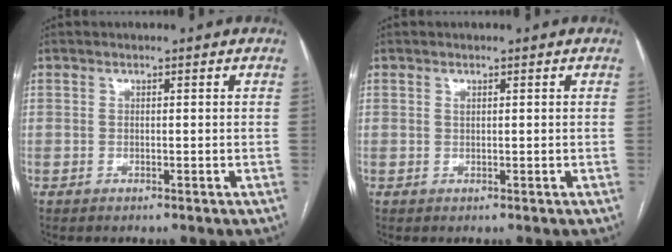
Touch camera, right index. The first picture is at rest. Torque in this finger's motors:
{"motor_torque": [0.04, 0.03, -0.01, 0.00]}